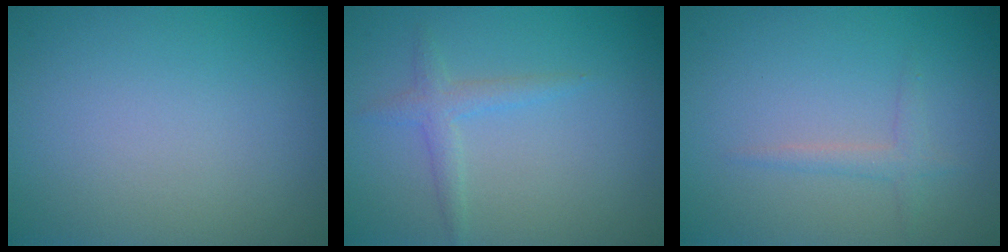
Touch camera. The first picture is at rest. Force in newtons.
{"total": 1.7, "press": 1.7, "slide": 0.0}
{"total": 1.3, "press": 1.3, "slide": 0.1}